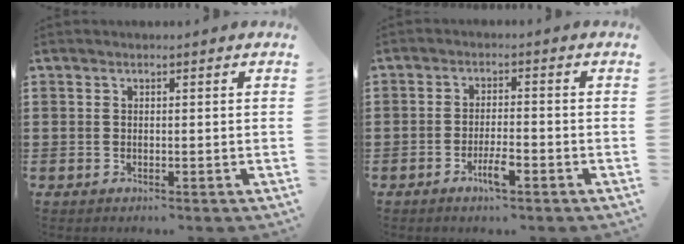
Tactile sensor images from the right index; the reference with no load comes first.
{"total": 4.1, "force": [-2.2, 0.9, 3.4], "torque": [-0.069, -0.001, -0.043]}